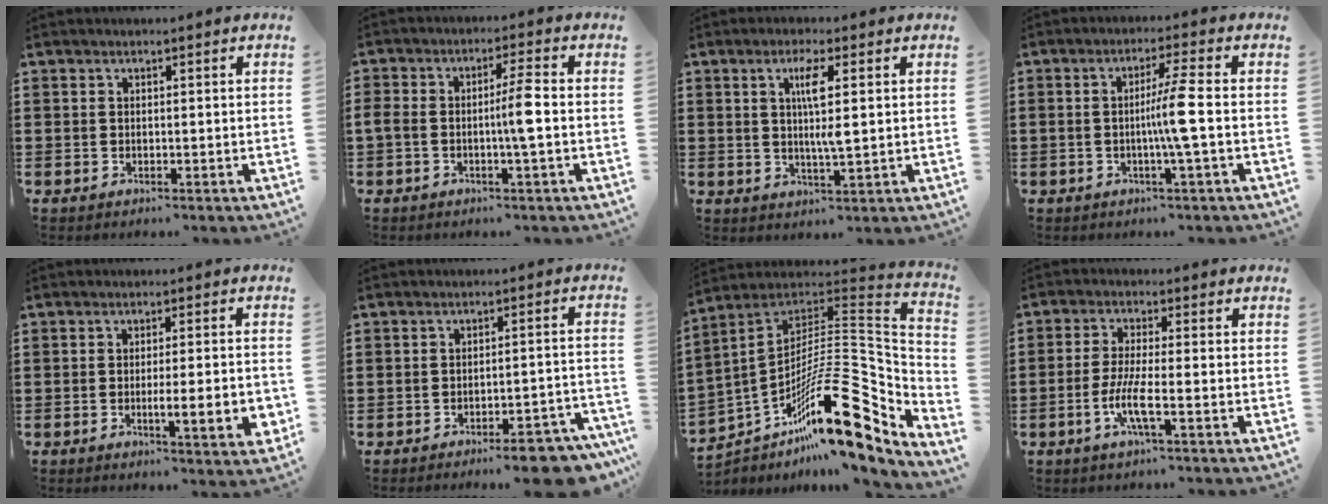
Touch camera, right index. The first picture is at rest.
{"total": 4.8, "force": [-1.0, 0.5, 4.6], "torque": [-0.086, 0.003, -0.024]}
{"total": 5.1, "force": [1.0, 0.5, 5.0], "torque": [-0.096, 0.000, 0.013]}
{"total": 5.6, "force": [-0.8, -0.6, 5.5], "torque": [-0.099, -0.004, -0.022]}
{"total": 6.0, "force": [-1.5, 0.6, 5.8], "torque": [-0.084, -0.011, -0.025]}
{"total": 5.7, "force": [-5.0, 0.5, 2.7], "torque": [-0.038, -0.003, -0.091]}
{"total": 20.4, "force": [-10.5, 5.4, 16.6], "torque": [-0.299, 0.010, -0.189]}
{"total": 5.7, "force": [-2.2, 0.7, 5.2], "torque": [-0.116, -0.015, -0.048]}